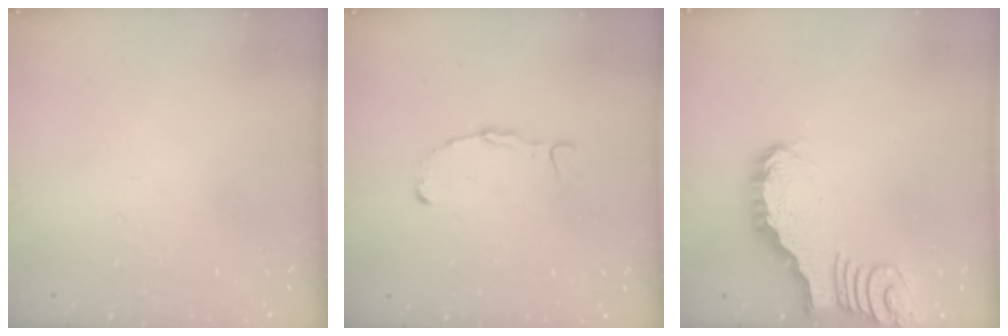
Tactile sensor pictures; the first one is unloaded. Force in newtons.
{"total": 1.8, "press": 1.8, "slide": 0.1}
{"total": 2.4, "press": 2.4, "slide": 0.2}